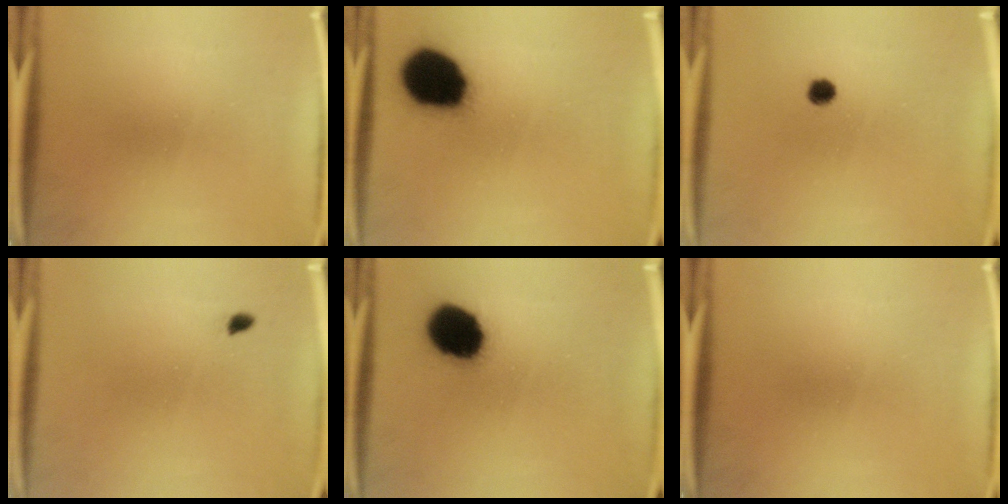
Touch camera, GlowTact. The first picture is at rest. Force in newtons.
{"total": 17.1}
{"total": 1.4}
{"total": 0.9}
{"total": 14.2}
{"total": 0.0}